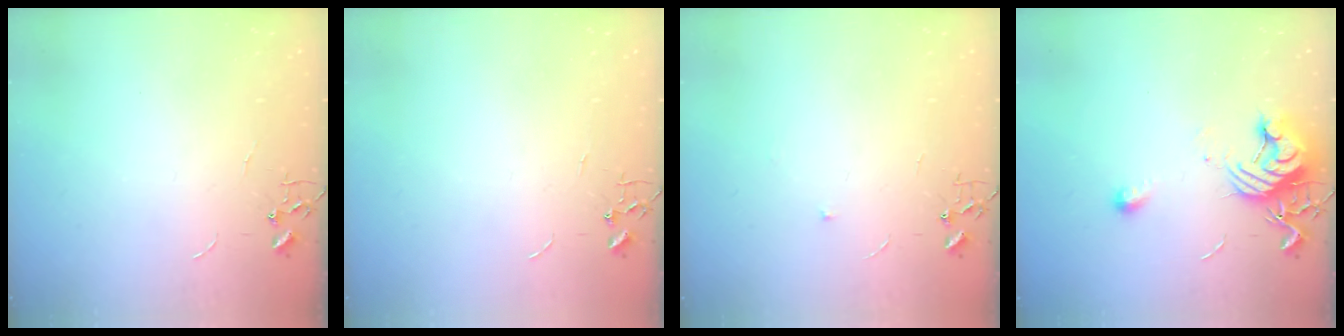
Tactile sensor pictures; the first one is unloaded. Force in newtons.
{"total": 0.0}
{"total": 3.7, "press": 3.6, "slide": 0.6}
{"total": 11.5, "press": 11.5, "slide": 0.6}